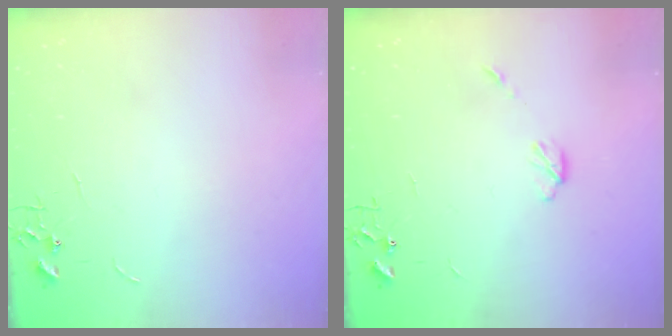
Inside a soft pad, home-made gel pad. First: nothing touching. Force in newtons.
{"total": 4.0, "press": 4.0, "slide": 0.6}